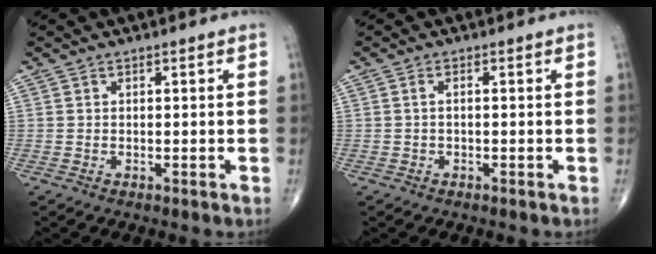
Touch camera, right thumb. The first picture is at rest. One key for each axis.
{"total": 1.0, "fx": -0.1, "fy": 0.4, "fz": 0.9, "tx": -0.020, "ty": 0.003, "tz": -0.003}